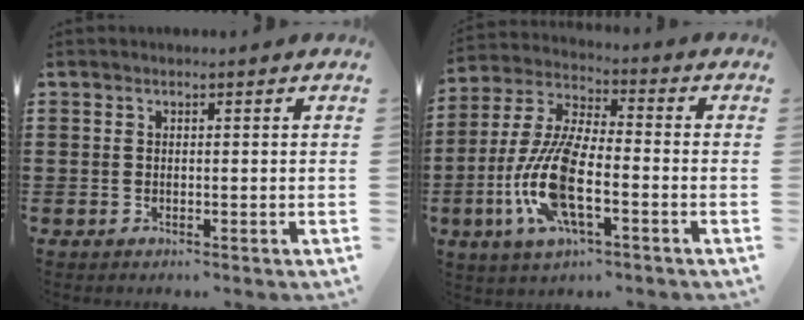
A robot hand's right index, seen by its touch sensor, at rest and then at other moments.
{"total": 12.3, "force": [-3.6, 4.2, 10.9], "torque": [-0.254, -0.014, -0.071]}